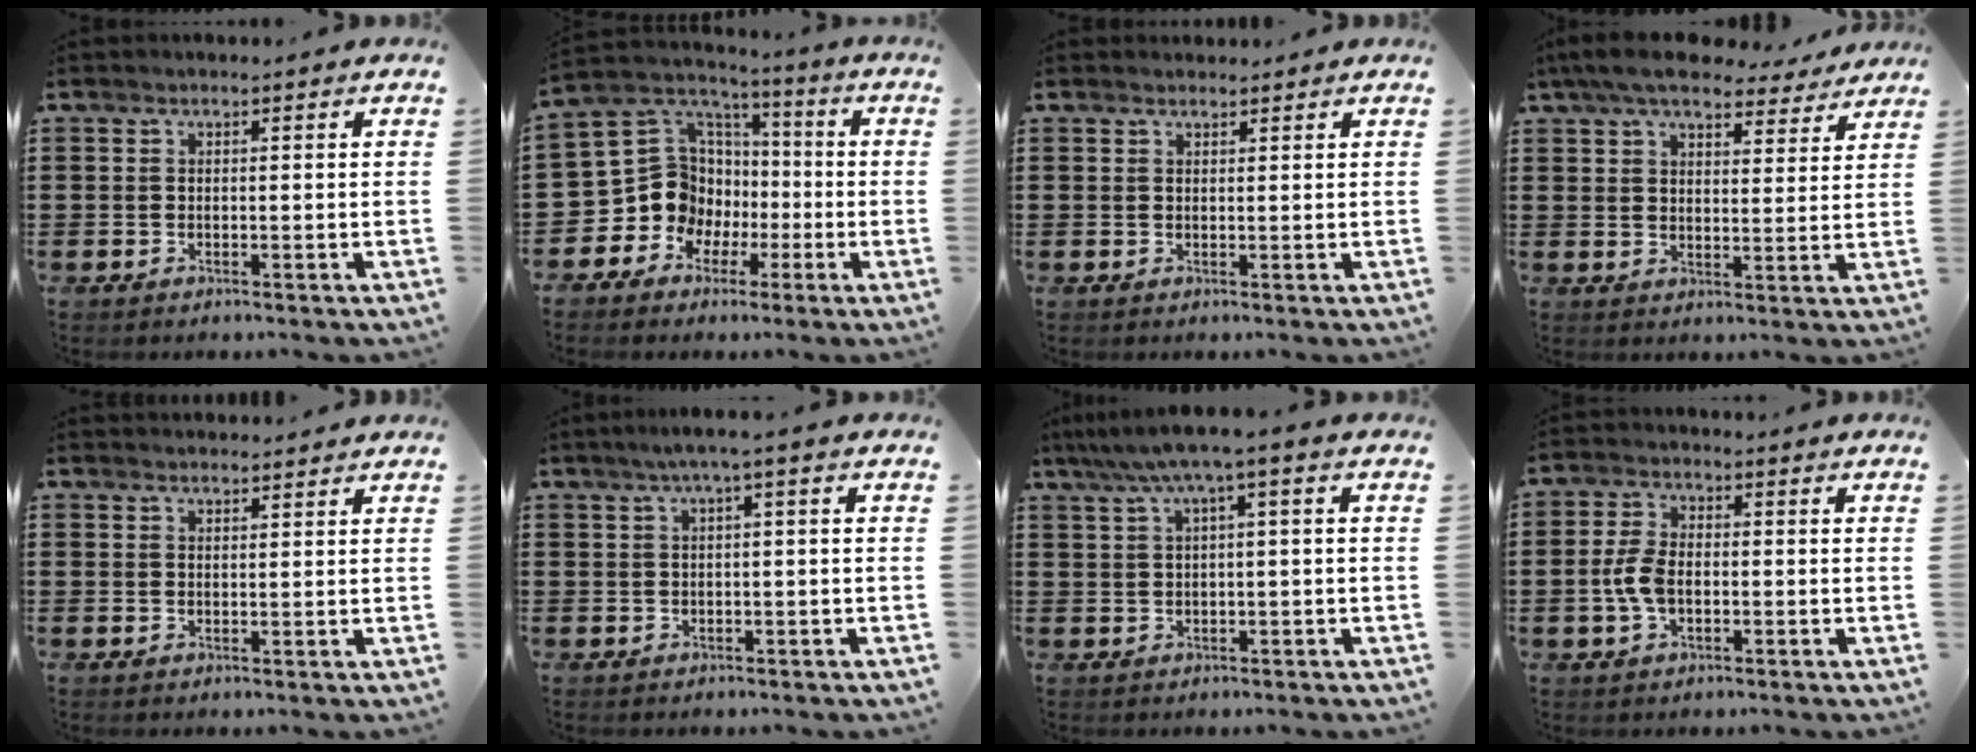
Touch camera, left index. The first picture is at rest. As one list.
[{"total": 11.1, "force": [-2.2, 10.3, 3.5], "torque": [-0.128, -0.011, -0.037]}, {"total": 0.9, "force": [0.9, 0.2, 0.1], "torque": [-0.004, 0.000, 0.017]}, {"total": 7.5, "force": [6.5, 1.4, 3.4], "torque": [-0.079, -0.022, 0.118]}, {"total": 1.5, "force": [1.5, 0.1, 0.1], "torque": [-0.005, 0.002, 0.029]}, {"total": 2.1, "force": [-0.2, -0.2, 2.1], "torque": [-0.036, -0.004, -0.005]}, {"total": 4.2, "force": [0.9, 0.0, 4.1], "torque": [-0.079, -0.004, 0.010]}, {"total": 5.1, "force": [-0.8, 2.8, 4.3], "torque": [-0.105, -0.003, -0.021]}]